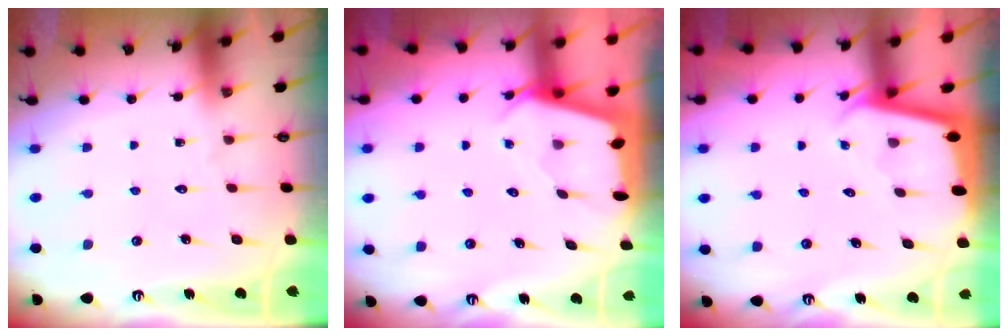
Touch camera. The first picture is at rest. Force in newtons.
{"total": 2.6, "press": 2.6, "slide": 0.3}
{"total": 1.8, "press": 1.8, "slide": 0.2}